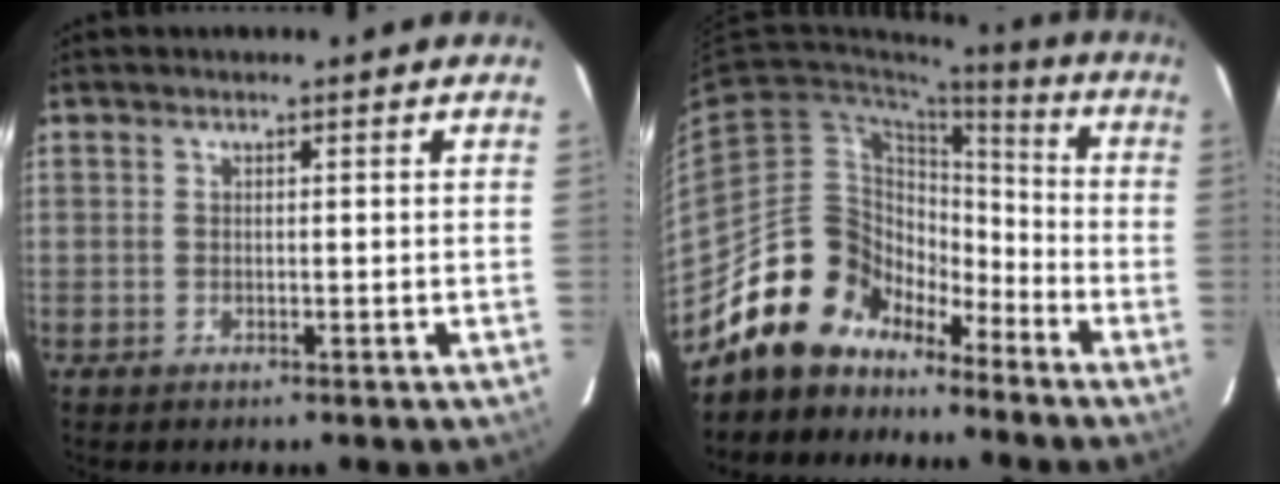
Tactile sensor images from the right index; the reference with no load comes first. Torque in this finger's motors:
{"motor_torque": [0.98, -1.16, 0.19, -0.06]}